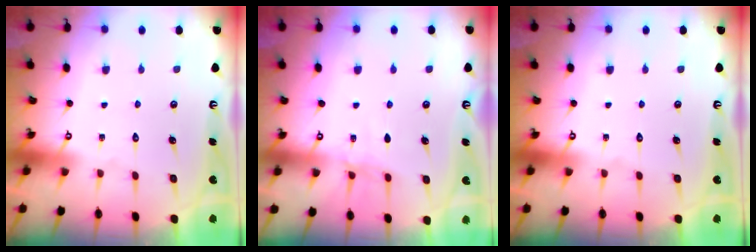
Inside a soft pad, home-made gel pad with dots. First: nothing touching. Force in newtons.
{"total": 5.9, "press": 5.9, "slide": 0.6}
{"total": 0.0}